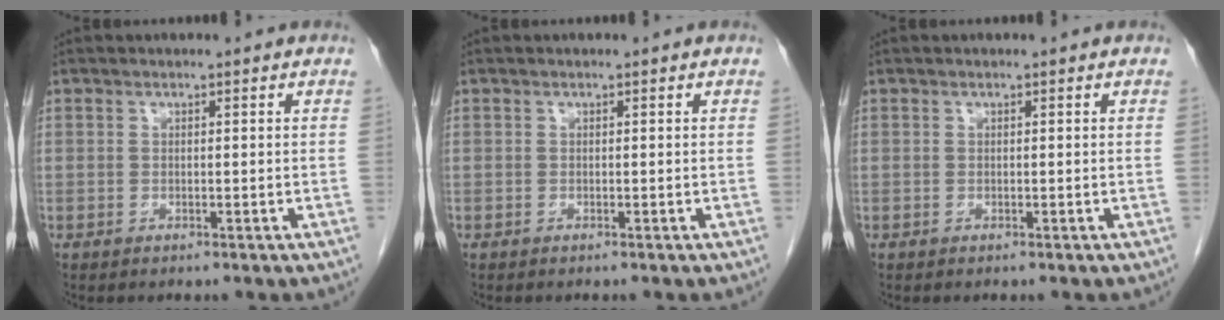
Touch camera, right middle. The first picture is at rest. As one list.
[{"total": 0.0}, {"total": 0.0}]